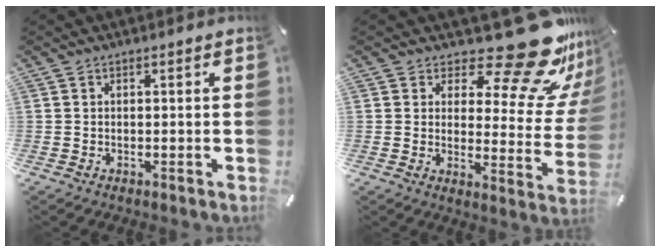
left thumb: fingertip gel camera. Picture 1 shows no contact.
{"total": 21.3, "force": [15.5, 7.3, 12.7], "torque": [-0.153, -0.123, 0.253]}